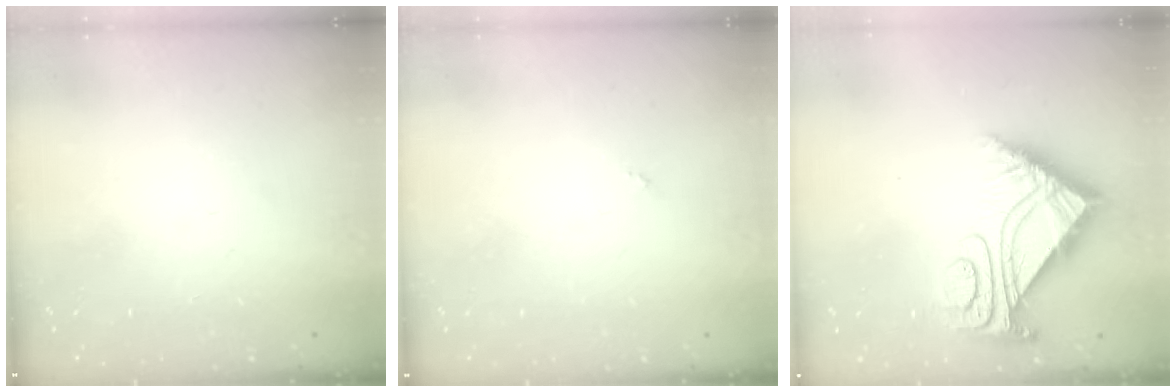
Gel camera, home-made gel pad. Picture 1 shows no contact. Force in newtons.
{"total": 0.0}
{"total": 9.5, "press": 9.4, "slide": 1.1}